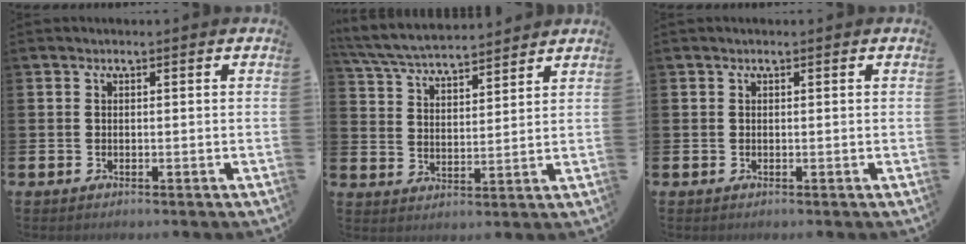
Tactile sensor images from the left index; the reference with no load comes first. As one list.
[{"total": 5.9, "force": [5.8, 0.7, 1.0], "torque": [-0.047, -0.032, 0.103]}, {"total": 0.0}]